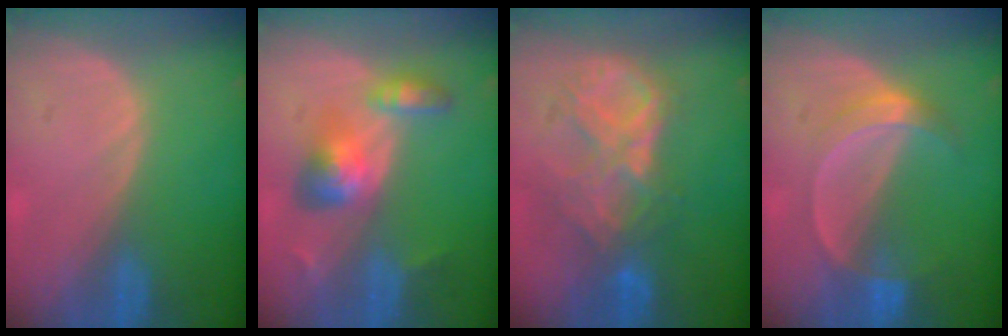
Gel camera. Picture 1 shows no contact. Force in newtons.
{"total": 6.1, "press": 5.7, "slide": 2.1}
{"total": 9.0, "press": 7.8, "slide": 4.6}
{"total": 5.3, "press": 4.8, "slide": 2.3}